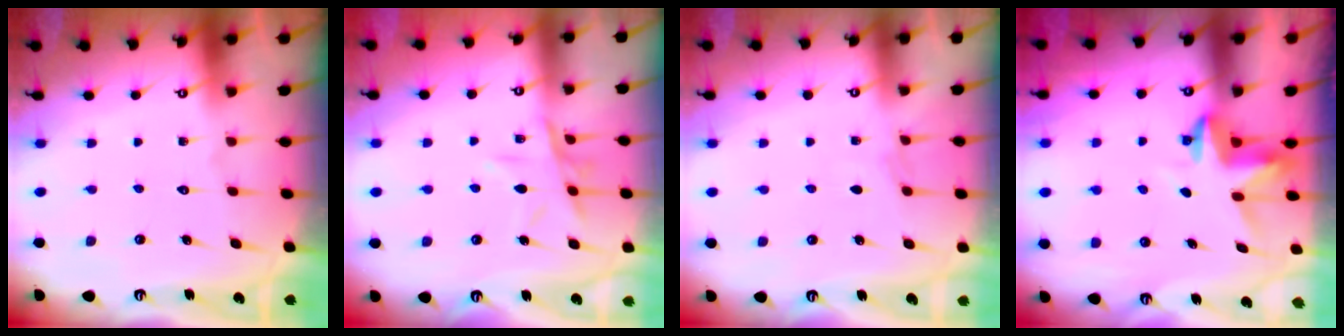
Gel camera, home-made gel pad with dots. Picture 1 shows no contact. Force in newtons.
{"total": 10.4, "press": 10.3, "slide": 0.7}
{"total": 2.8, "press": 2.8, "slide": 0.5}
{"total": 3.8, "press": 3.8, "slide": 0.4}